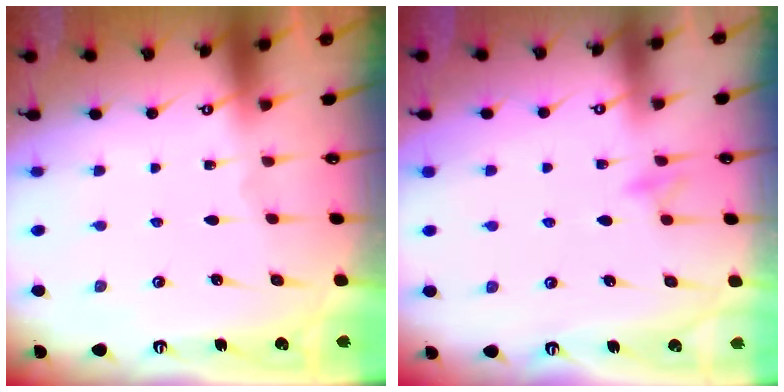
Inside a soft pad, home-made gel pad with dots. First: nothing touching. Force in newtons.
{"total": 7.6, "press": 7.5, "slide": 0.8}